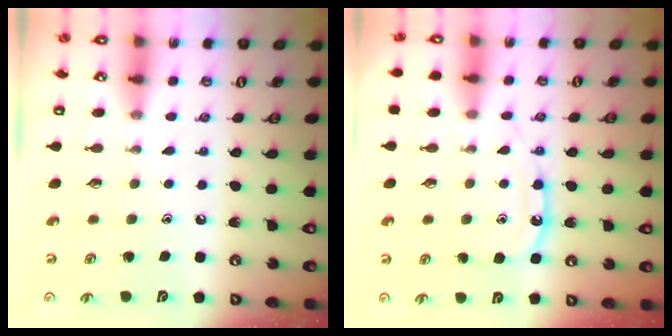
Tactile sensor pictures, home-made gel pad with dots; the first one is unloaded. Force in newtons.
{"total": 10.5, "press": 10.4, "slide": 0.9}